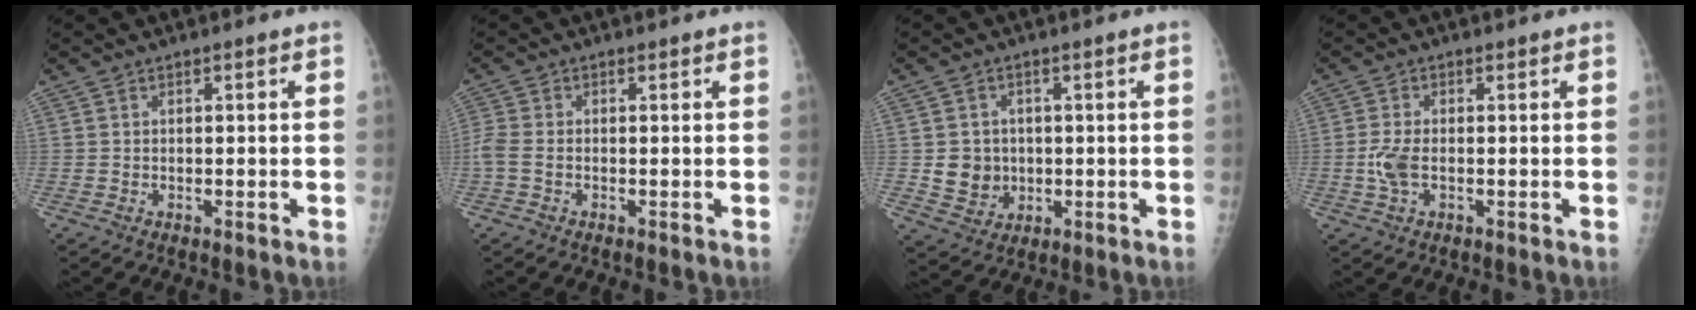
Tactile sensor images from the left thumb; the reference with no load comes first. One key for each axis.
{"total": 2.6, "fx": -0.4, "fy": 1.5, "fz": 2.1, "tx": -0.061, "ty": 0.001, "tz": -0.014}
{"total": 5.8, "fx": 0.1, "fy": 5.4, "fz": 2.2, "tx": -0.004, "ty": 0.000, "tz": 0.012}
{"total": 3.7, "fx": -0.4, "fy": 1.9, "fz": 3.1, "tx": -0.079, "ty": 0.000, "tz": -0.011}